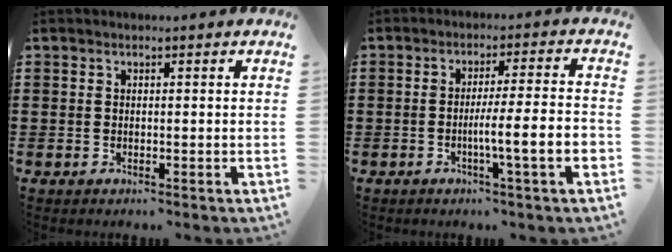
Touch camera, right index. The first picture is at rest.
{"total": 7.1, "force": [-2.1, -0.1, 6.8], "torque": [-0.119, -0.013, -0.041]}